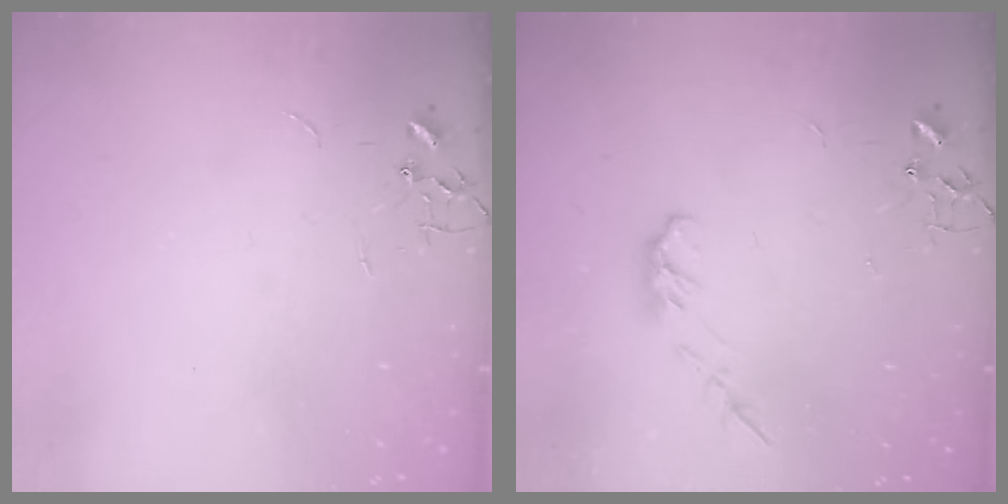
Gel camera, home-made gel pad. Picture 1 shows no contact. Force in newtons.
{"total": 5.4, "press": 5.3, "slide": 0.7}